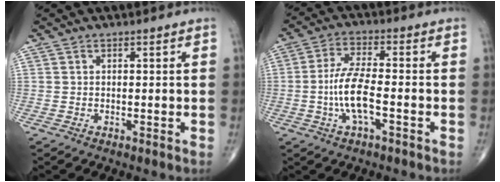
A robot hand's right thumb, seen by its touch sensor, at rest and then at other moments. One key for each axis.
{"total": 8.4, "fx": -2.1, "fy": 2.5, "fz": 7.8, "tx": -0.167, "ty": 0.019, "tz": -0.043}